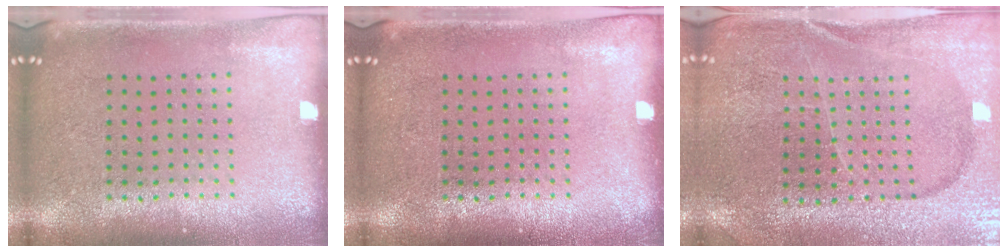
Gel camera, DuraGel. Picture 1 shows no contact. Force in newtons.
{"total": 0.0}
{"total": 3.1, "press": 3.1, "slide": 0.4}